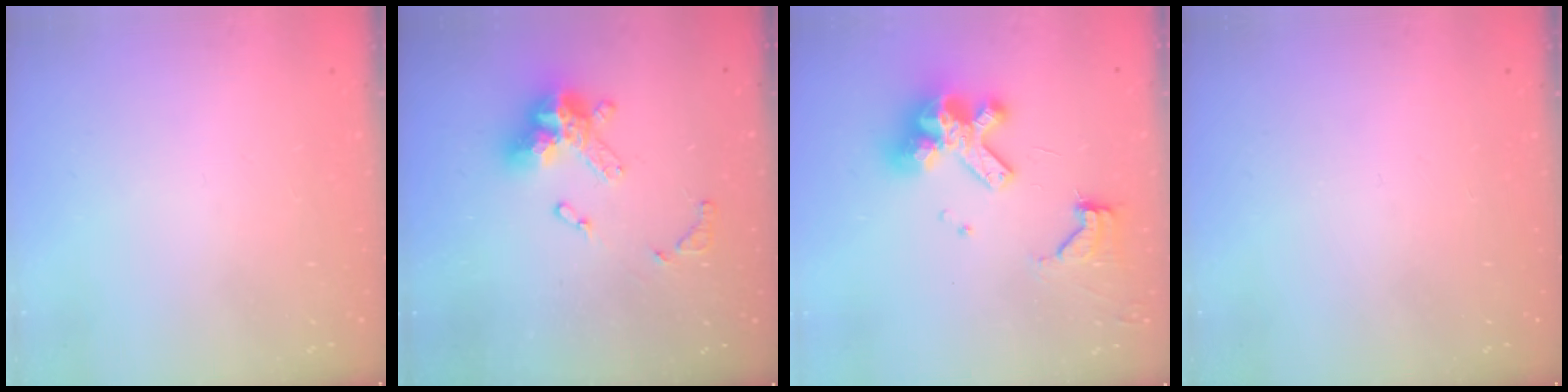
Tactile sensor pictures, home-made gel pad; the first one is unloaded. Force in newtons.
{"total": 14.7, "press": 14.6, "slide": 1.6}
{"total": 14.1, "press": 14.0, "slide": 1.8}
{"total": 0.0}